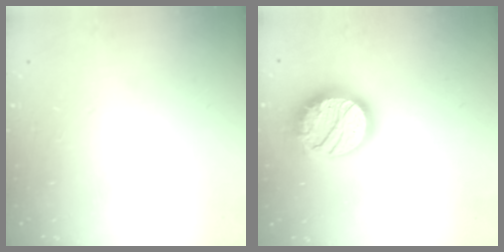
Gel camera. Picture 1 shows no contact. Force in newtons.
{"total": 20.9, "press": 20.9, "slide": 1.6}